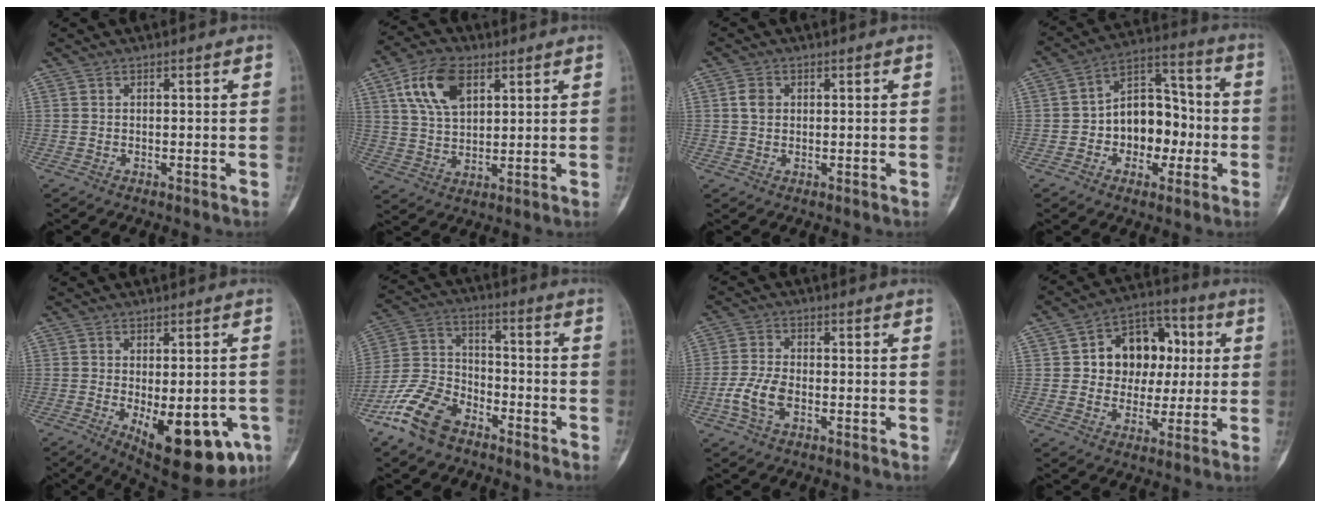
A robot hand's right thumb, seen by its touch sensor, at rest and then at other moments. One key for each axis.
{"total": 11.3, "fx": 4.7, "fy": 6.5, "fz": 7.9, "tx": -0.137, "ty": -0.006, "tz": 0.090}
{"total": 2.6, "fx": 0.4, "fy": 2.1, "fz": 1.5, "tx": -0.018, "ty": 0.002, "tz": 0.005}
{"total": 13.8, "fx": -2.2, "fy": 9.7, "fz": 9.5, "tx": -0.091, "ty": 0.050, "tz": -0.040}
{"total": 18.0, "fx": -6.6, "fy": 7.8, "fz": 14.8, "tx": -0.151, "ty": -0.008, "tz": -0.071}
{"total": 12.7, "fx": -8.4, "fy": 7.2, "fz": 6.1, "tx": -0.122, "ty": 0.051, "tz": -0.171}
{"total": 6.1, "fx": -2.1, "fy": 3.3, "fz": 4.6, "tx": -0.106, "ty": 0.014, "tz": -0.044}
{"total": 14.2, "fx": 2.0, "fy": 11.2, "fz": 8.5, "tx": -0.071, "ty": 0.020, "tz": 0.031}